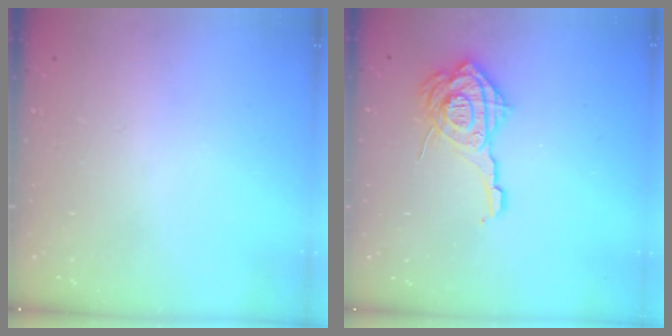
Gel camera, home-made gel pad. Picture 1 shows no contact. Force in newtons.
{"total": 15.4, "press": 15.4, "slide": 1.3}